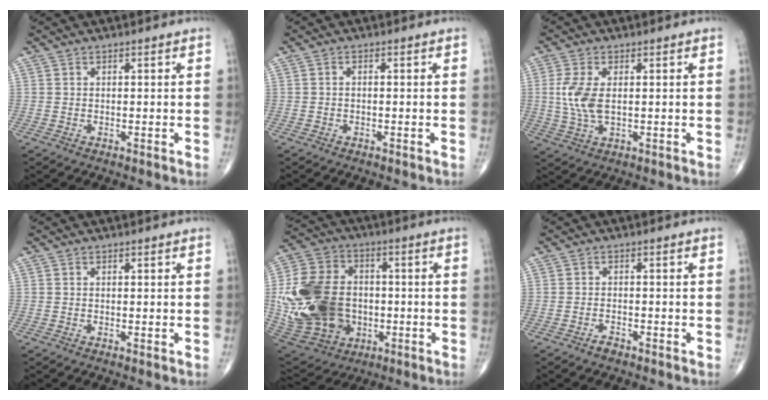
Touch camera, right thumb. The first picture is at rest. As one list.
[{"total": 0.6, "force": [-0.2, 0.2, 0.5], "torque": [-0.007, 0.000, -0.007]}, {"total": 6.8, "force": [0.6, 3.4, 5.8], "torque": [-0.140, -0.002, 0.014]}, {"total": 0.0}, {"total": 25.6, "force": [-2.2, 19.0, 17.0], "torque": [-0.353, 0.008, -0.020]}, {"total": 1.6, "force": [-1.3, 0.5, 0.8], "torque": [-0.016, 0.005, -0.025]}]